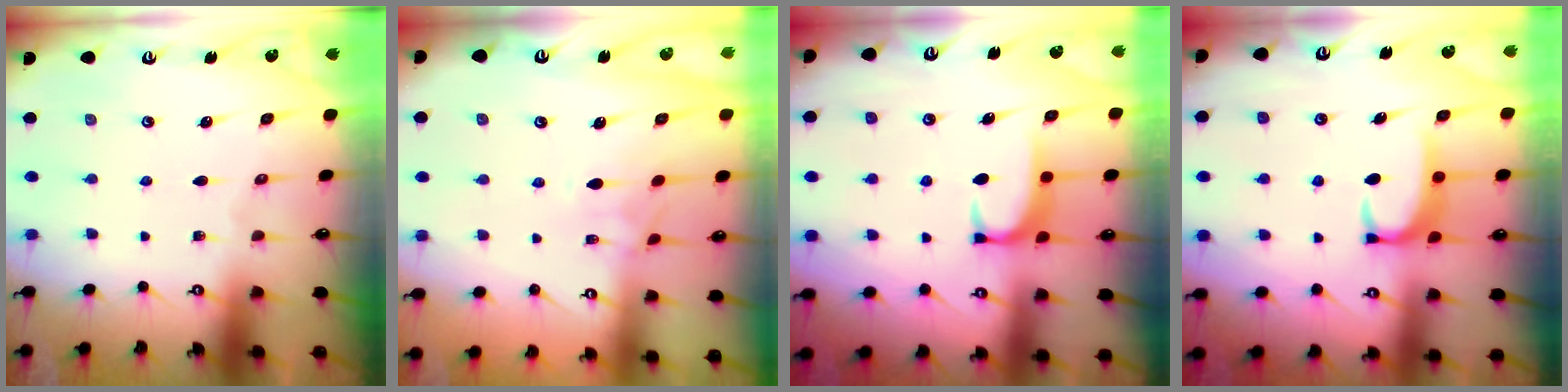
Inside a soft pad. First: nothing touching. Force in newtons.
{"total": 1.2, "press": 0.9, "slide": 0.8}
{"total": 1.8, "press": 1.7, "slide": 0.5}
{"total": 2.7, "press": 2.6, "slide": 0.5}